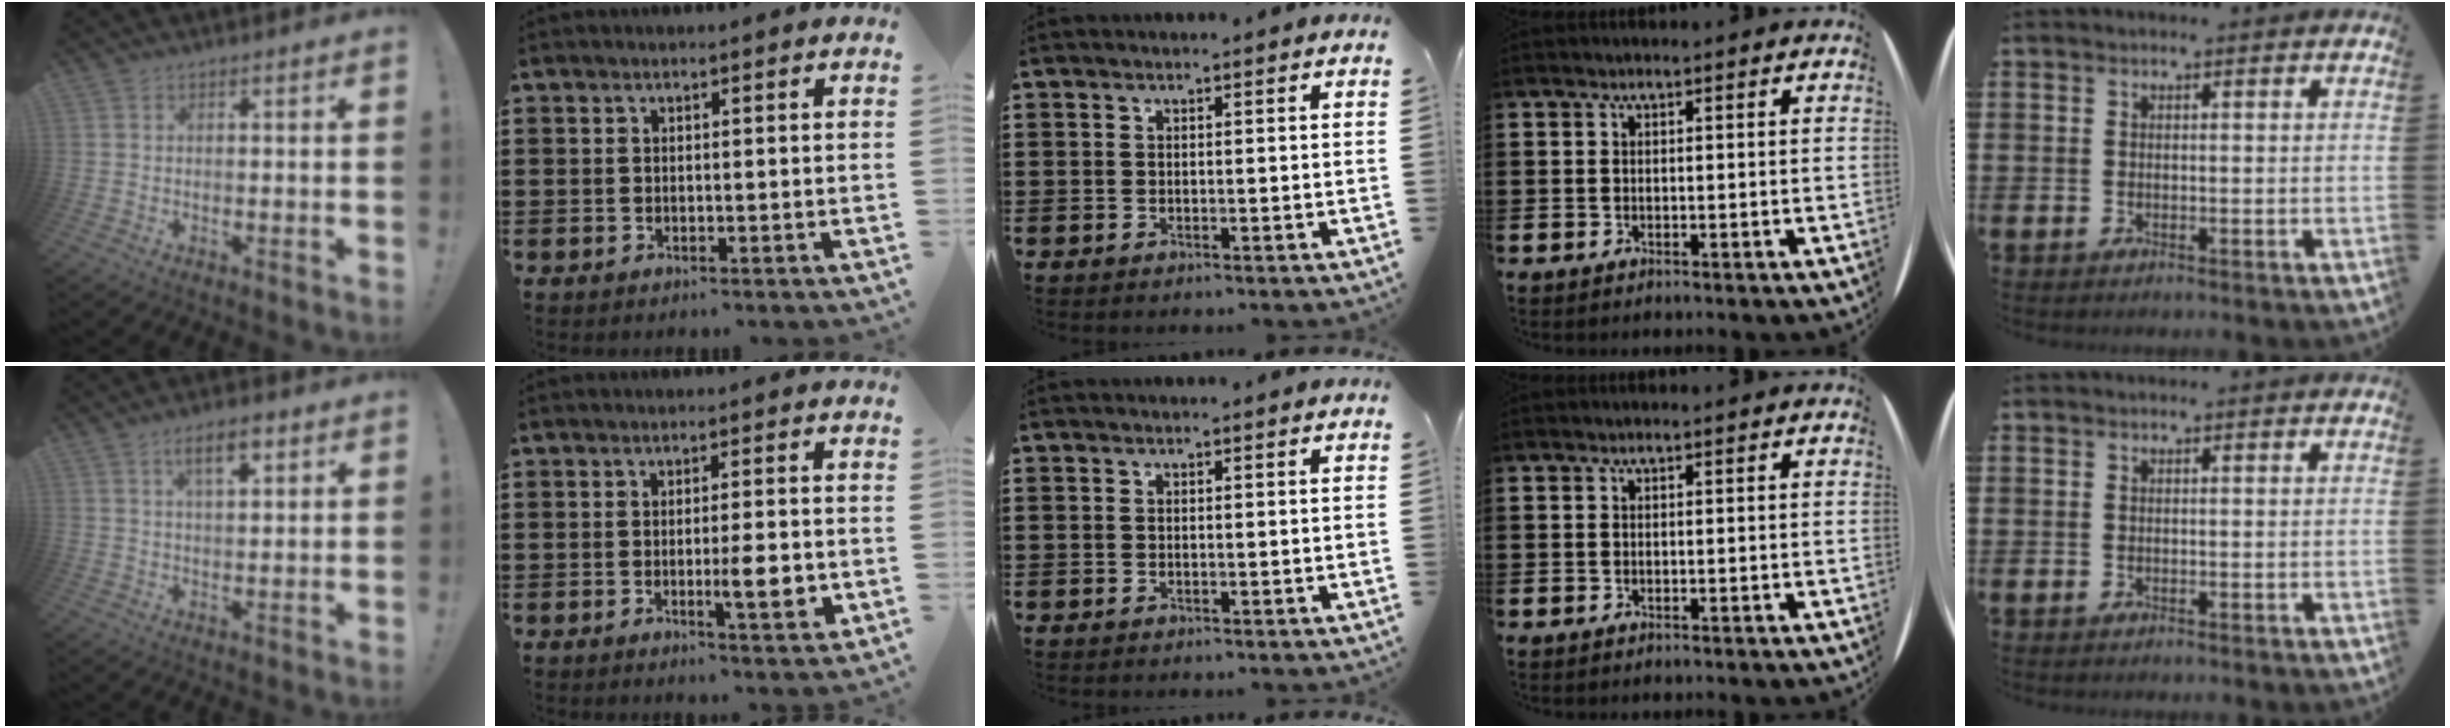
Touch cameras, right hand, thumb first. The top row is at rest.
{"thumb": {"total": 6.3, "force": [3.2, 2.4, 4.9], "torque": [-0.073, -0.007, 0.050]}, "index": {"total": 5.7, "force": [-1.2, 0.8, 5.5], "torque": [-0.081, -0.010, -0.019]}}